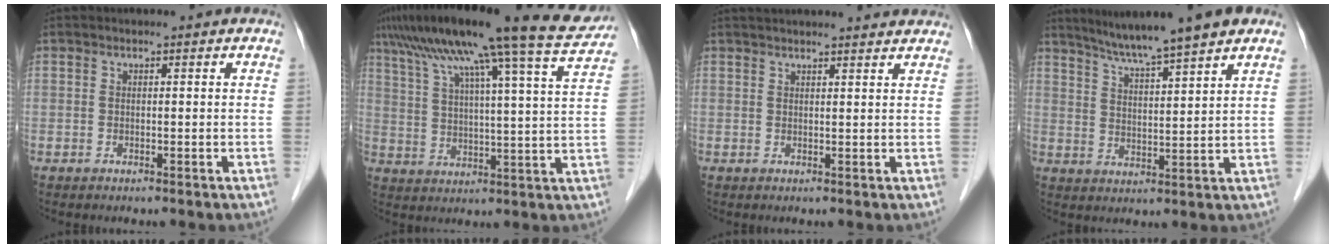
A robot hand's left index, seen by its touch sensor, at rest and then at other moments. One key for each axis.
{"total": 22.0, "fx": 17.9, "fy": -0.5, "fz": 12.8, "tx": -0.215, "ty": -0.002, "tz": 0.246}
{"total": 11.5, "fx": 10.9, "fy": 1.3, "fz": 3.5, "tx": -0.042, "ty": 0.031, "tz": 0.131}
{"total": 10.2, "fx": 8.5, "fy": -0.6, "fz": 5.7, "tx": -0.095, "ty": 0.016, "tz": 0.133}